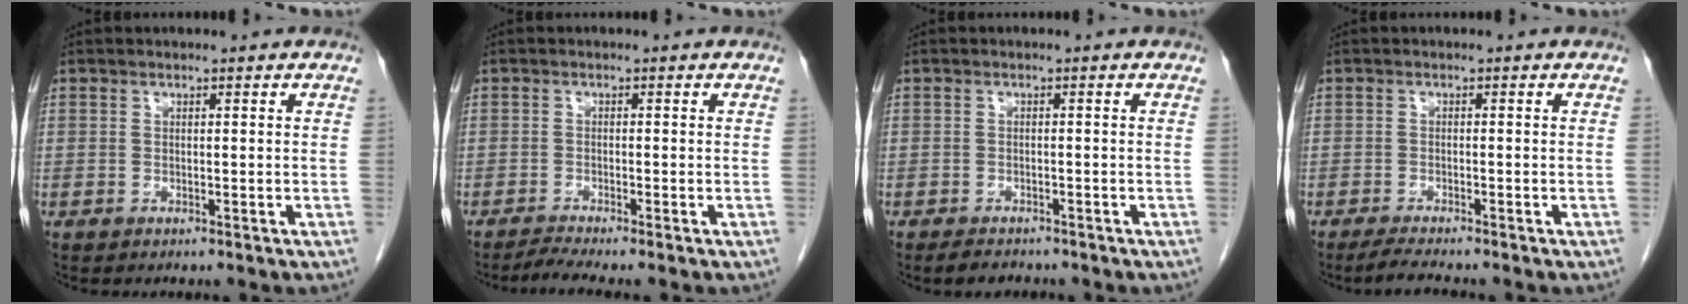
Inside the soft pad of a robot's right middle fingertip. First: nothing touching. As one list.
[{"total": 2.5, "force": [-2.2, -0.9, 0.9], "torque": [-0.027, -0.011, -0.045]}, {"total": 2.9, "force": [-2.4, 1.1, 1.1], "torque": [-0.023, -0.004, -0.034]}, {"total": 3.2, "force": [-2.8, -0.1, 1.5], "torque": [-0.035, -0.012, -0.050]}]